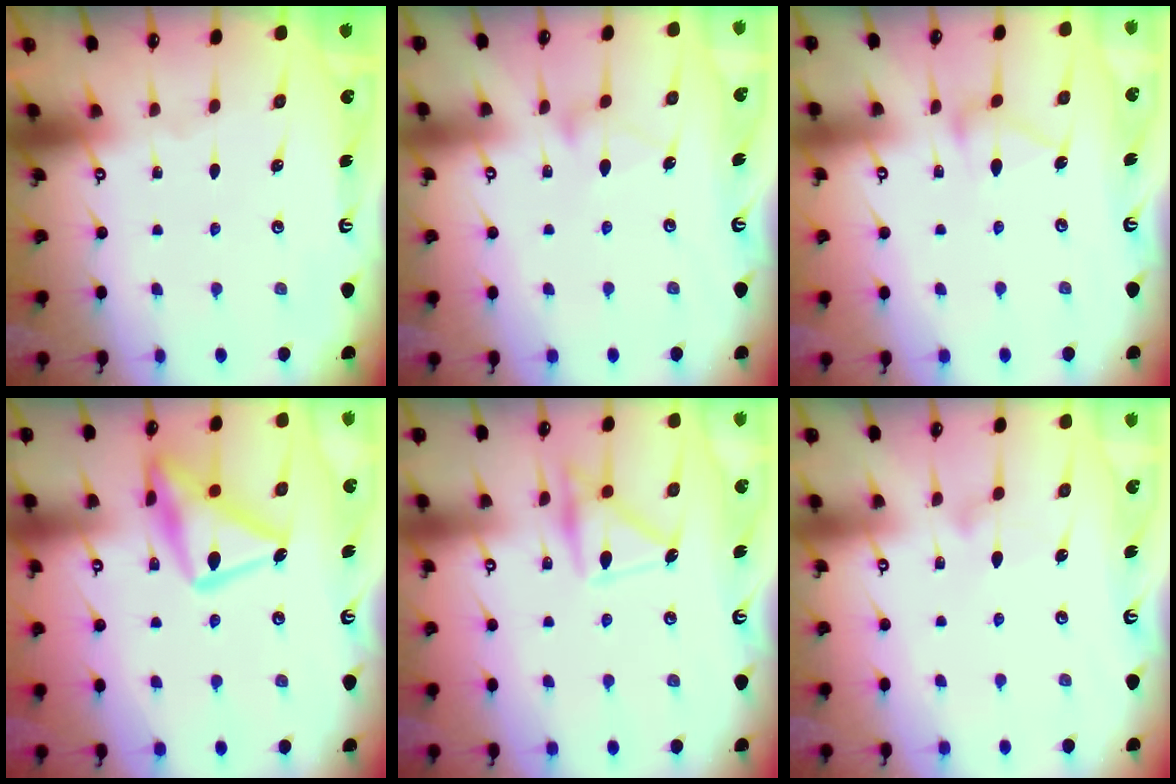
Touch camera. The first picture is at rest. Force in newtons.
{"total": 7.4, "press": 7.4, "slide": 0.5}
{"total": 9.4, "press": 9.4, "slide": 0.3}
{"total": 19.0, "press": 19.0, "slide": 1.3}
{"total": 16.9, "press": 16.9, "slide": 1.1}
{"total": 8.2, "press": 8.2, "slide": 0.3}